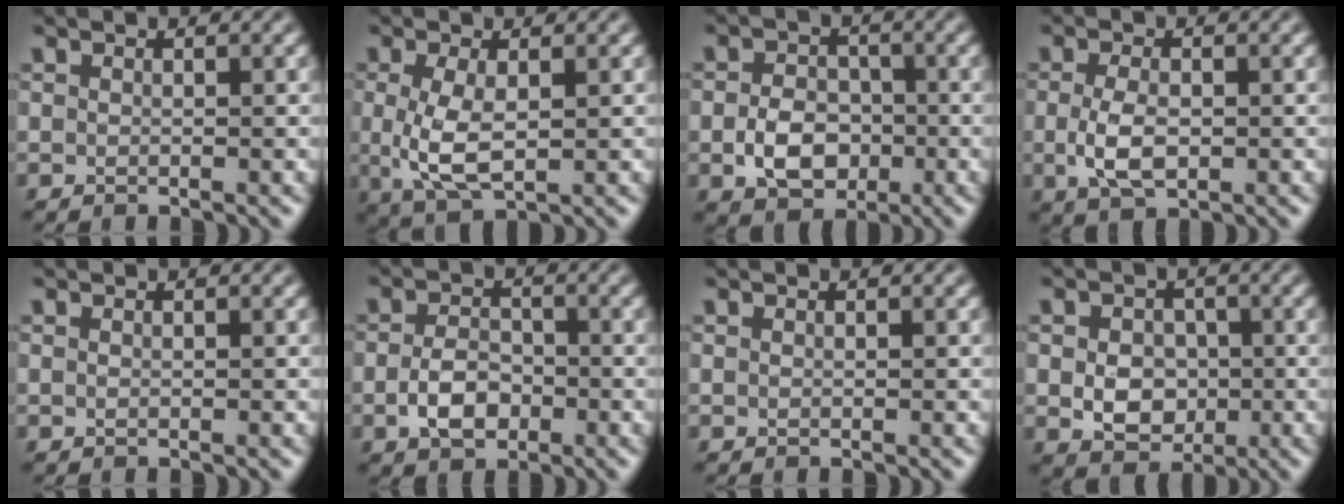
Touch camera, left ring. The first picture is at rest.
{"total": 4.2, "force": [0.1, 1.8, 3.8], "torque": [-0.088, -0.005, 0.004]}
{"total": 4.4, "force": [-1.2, 3.2, 2.7], "torque": [-0.047, -0.001, -0.025]}
{"total": 3.4, "force": [-0.5, 1.8, 2.8], "torque": [-0.062, -0.006, -0.006]}
{"total": 0.0}
{"total": 3.5, "force": [-1.1, 2.3, 2.4], "torque": [-0.045, 0.001, -0.024]}
{"total": 0.0}
{"total": 4.4, "force": [-0.5, 3.5, 2.6], "torque": [-0.046, -0.003, -0.007]}